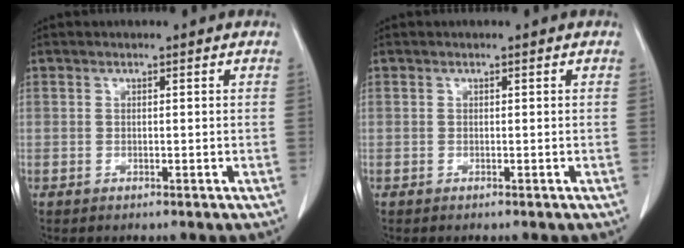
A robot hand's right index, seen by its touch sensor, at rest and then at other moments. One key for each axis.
{"total": 0.0}